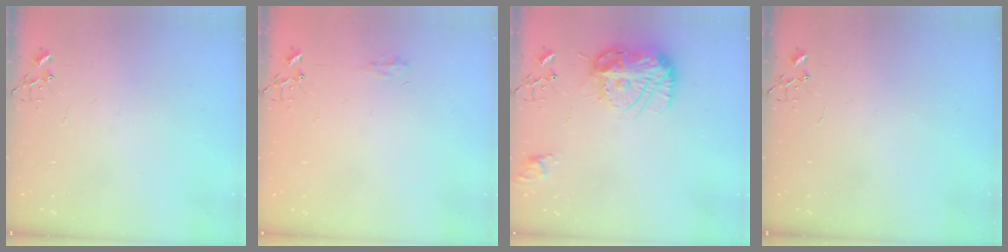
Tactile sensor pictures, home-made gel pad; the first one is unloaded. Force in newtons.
{"total": 6.7, "press": 6.6, "slide": 0.7}
{"total": 14.7, "press": 14.7, "slide": 1.0}
{"total": 0.0}